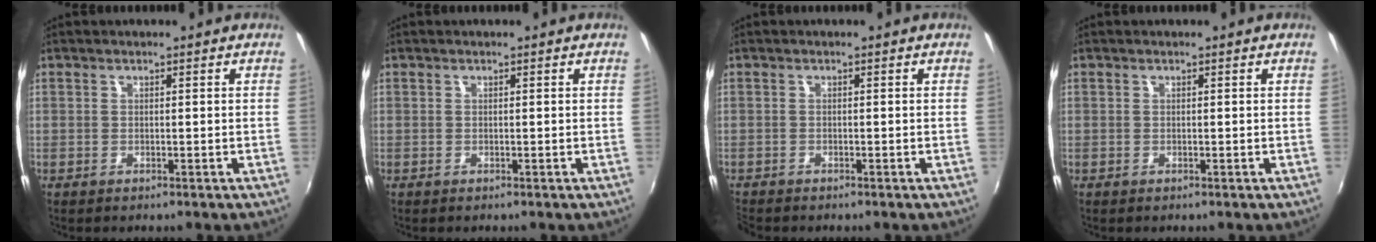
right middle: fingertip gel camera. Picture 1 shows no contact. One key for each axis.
{"total": 0.0}
{"total": 1.7, "fx": -1.6, "fy": 0.3, "fz": 0.3, "tx": -0.010, "ty": -0.013, "tz": -0.032}
{"total": 0.0}